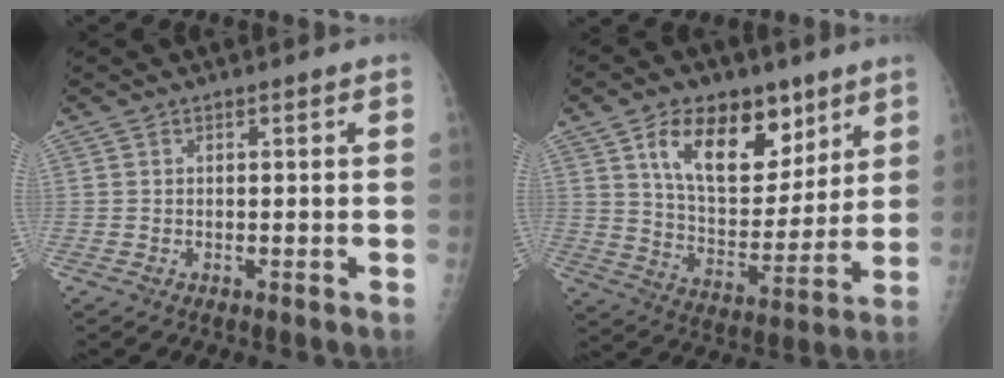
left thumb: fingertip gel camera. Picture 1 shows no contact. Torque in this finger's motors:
{"motor_torque": [0.55, 0.60, 0.81, -0.41, 0.10]}